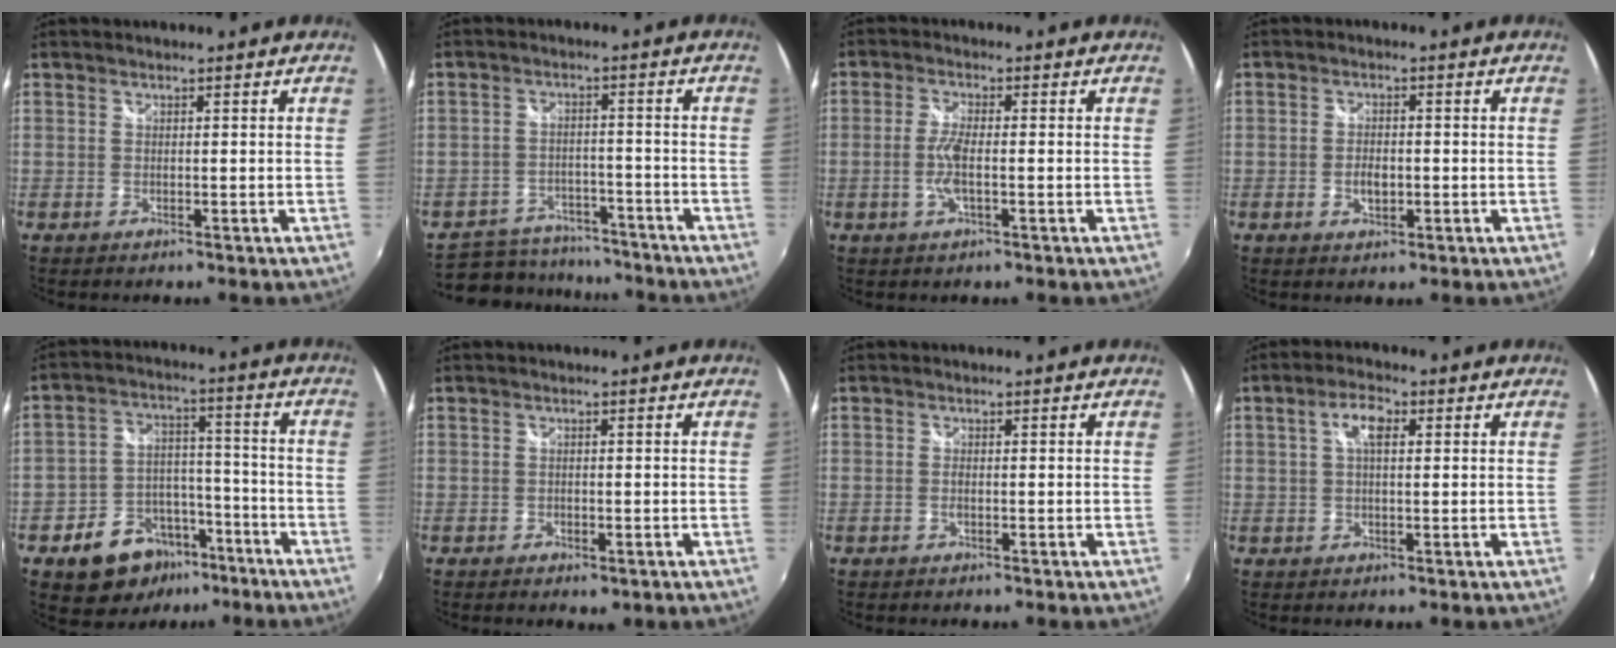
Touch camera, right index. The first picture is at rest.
{"total": 11.3, "force": [-9.3, 6.0, 2.4], "torque": [-0.072, 0.017, -0.125]}
{"total": 4.5, "force": [-1.0, 0.9, 4.3], "torque": [-0.091, -0.002, -0.021]}
{"total": 3.2, "force": [-0.7, 2.1, 2.3], "torque": [-0.043, -0.003, -0.013]}
{"total": 12.6, "force": [-7.7, 8.8, 4.7], "torque": [-0.099, 0.032, -0.103]}
{"total": 1.9, "force": [-0.8, 1.2, 1.2], "torque": [-0.022, -0.006, -0.012]}
{"total": 0.9, "force": [-0.3, 0.3, 0.8], "torque": [-0.018, 0.000, -0.006]}
{"total": 4.3, "force": [1.2, 1.8, 3.7], "torque": [-0.067, 0.013, 0.021]}